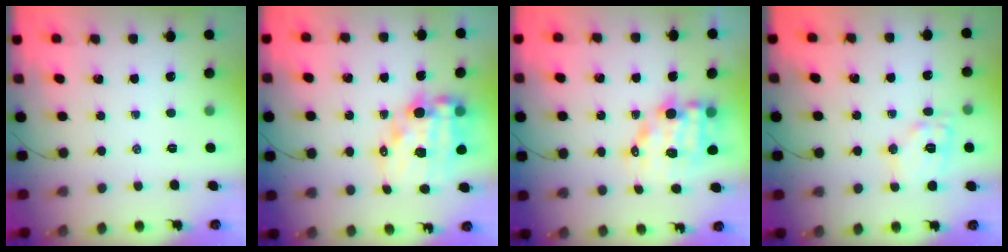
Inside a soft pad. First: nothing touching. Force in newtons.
{"total": 14.0, "press": 13.6, "slide": 3.5}
{"total": 11.0, "press": 10.6, "slide": 3.0}
{"total": 10.6, "press": 10.6, "slide": 0.9}